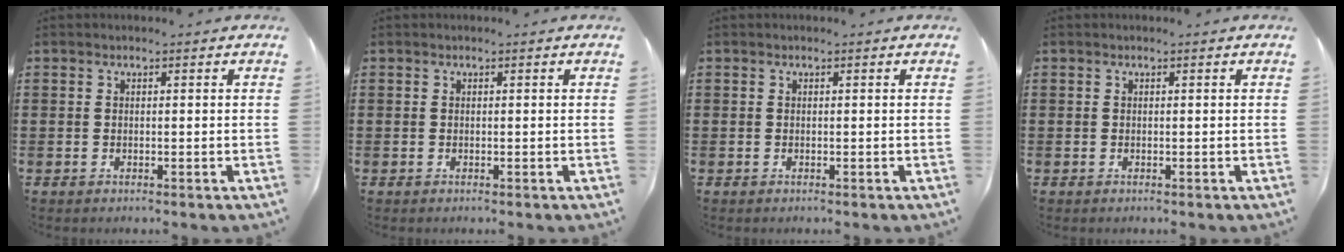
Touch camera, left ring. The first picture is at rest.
{"total": 0.0}
{"total": 0.0}
{"total": 0.0}